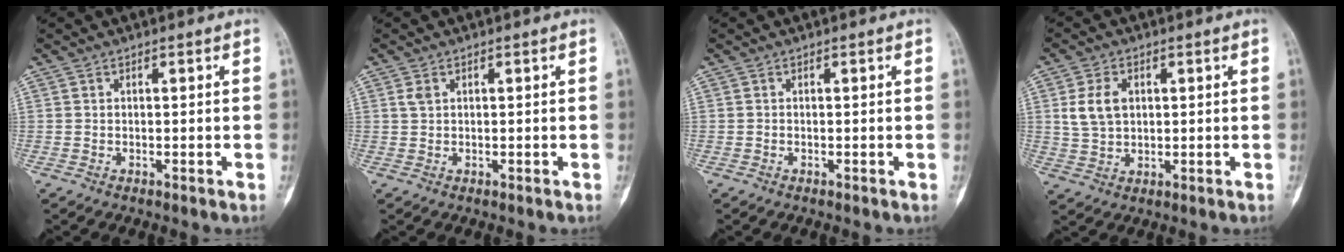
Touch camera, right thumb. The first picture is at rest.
{"total": 1.5, "force": [0.7, 1.0, 0.9], "torque": [-0.015, 0.003, 0.016]}
{"total": 0.0}
{"total": 6.5, "force": [1.5, 4.6, 4.4], "torque": [-0.071, -0.001, 0.033]}